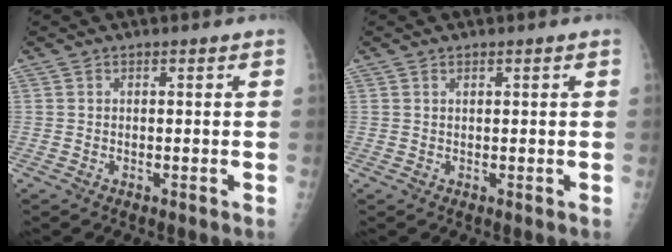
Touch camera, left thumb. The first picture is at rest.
{"total": 0.6, "force": [0.5, 0.2, 0.3], "torque": [-0.005, -0.002, 0.009]}